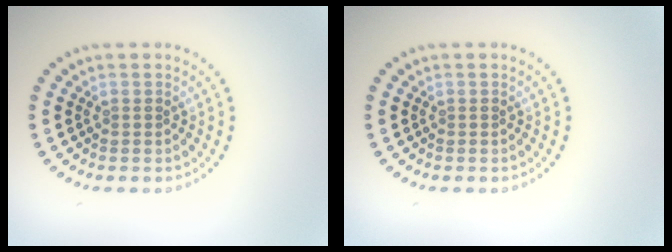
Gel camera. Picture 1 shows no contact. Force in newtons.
{"total": 0.0}